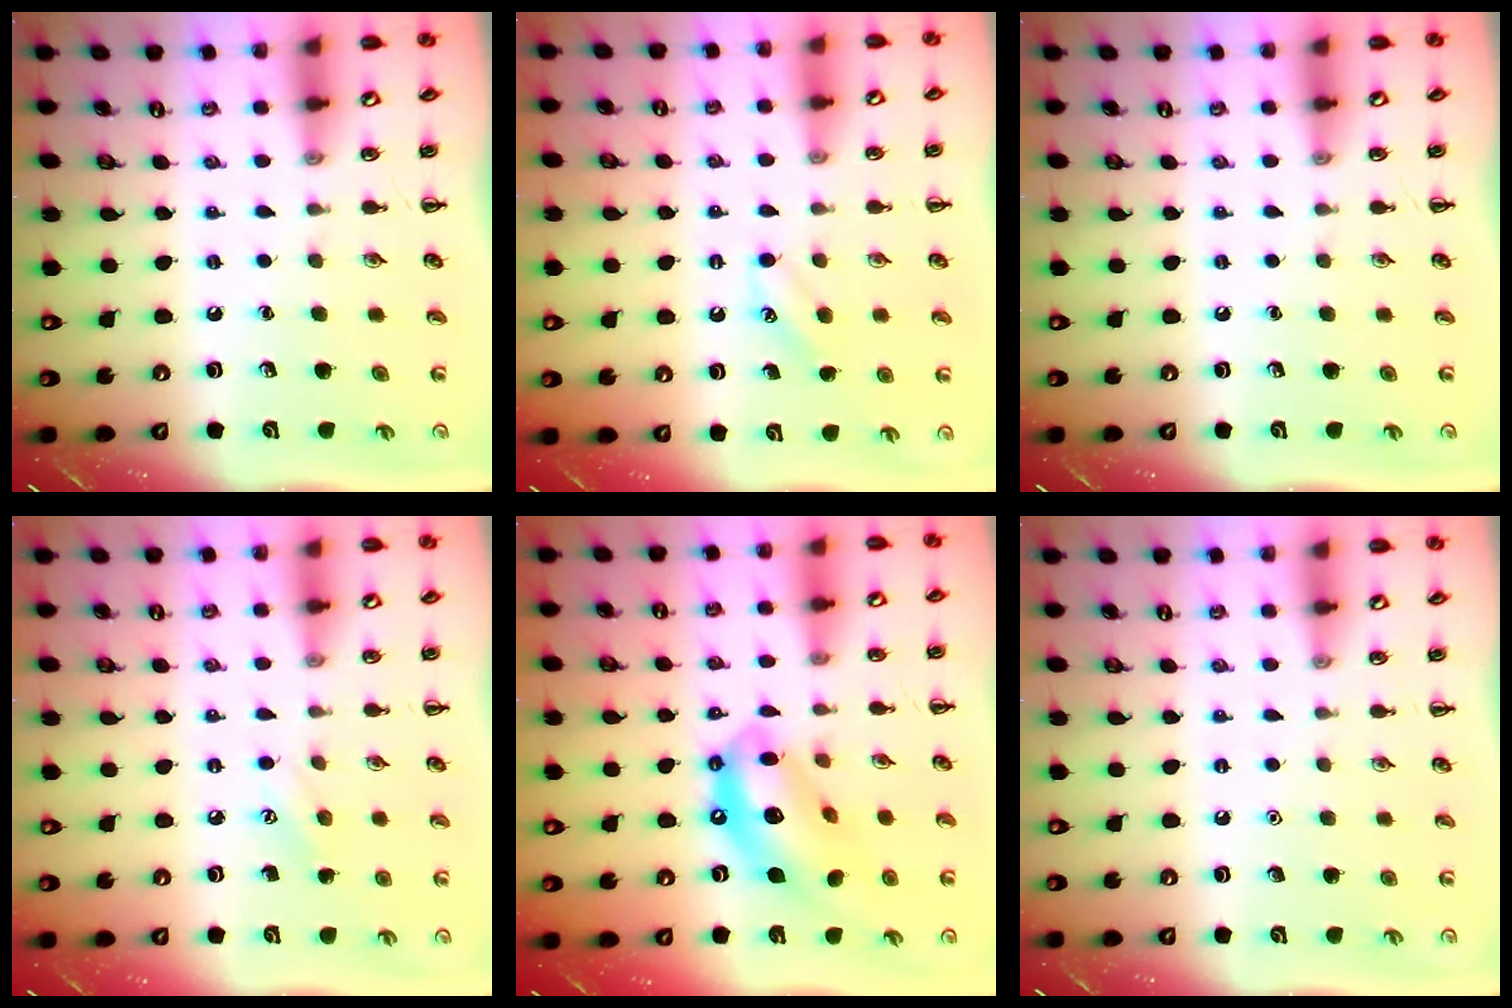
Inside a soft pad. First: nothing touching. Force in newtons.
{"total": 4.6, "press": 4.4, "slide": 1.3}
{"total": 0.0}
{"total": 5.6, "press": 5.4, "slide": 1.5}
{"total": 15.5, "press": 14.9, "slide": 3.9}
{"total": 1.5, "press": 1.5, "slide": 0.1}